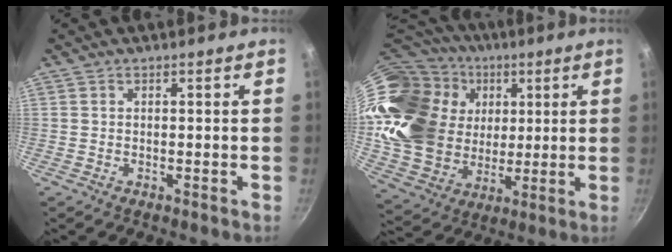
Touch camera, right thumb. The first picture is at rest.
{"total": 27.6, "force": [7.9, 21.6, 15.2], "torque": [-0.273, 0.013, 0.162]}